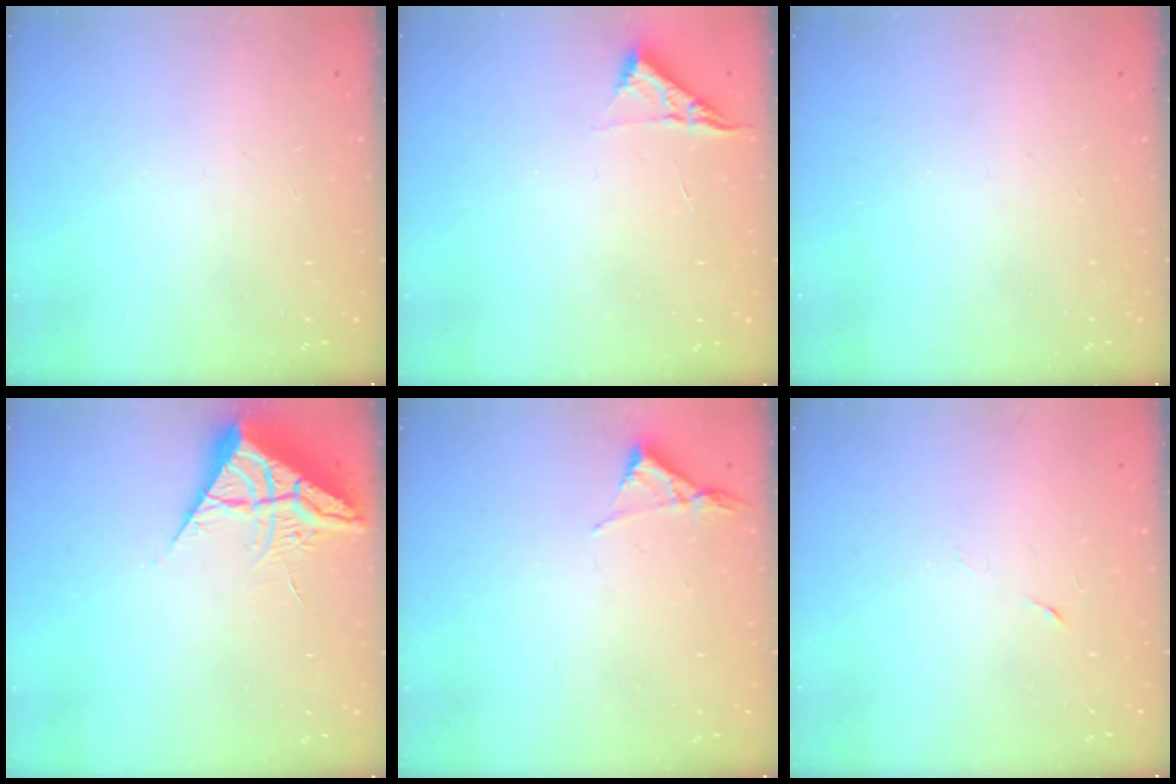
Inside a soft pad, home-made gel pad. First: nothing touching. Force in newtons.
{"total": 5.1, "press": 5.0, "slide": 0.7}
{"total": 0.0}
{"total": 7.1, "press": 7.1, "slide": 0.4}
{"total": 3.4, "press": 3.4, "slide": 0.5}
{"total": 2.9, "press": 2.7, "slide": 1.0}